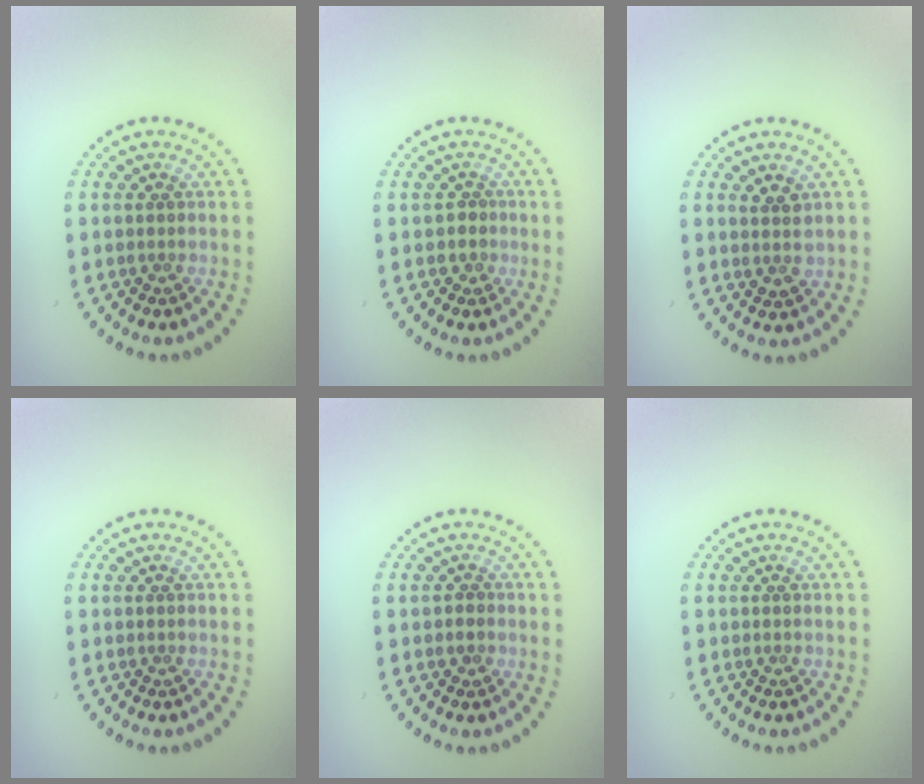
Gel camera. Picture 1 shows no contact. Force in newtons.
{"total": 0.8, "press": 0.7, "slide": 0.5}
{"total": 2.0, "press": 1.8, "slide": 0.9}
{"total": 0.0}
{"total": 0.9, "press": 0.7, "slide": 0.5}
{"total": 0.0}